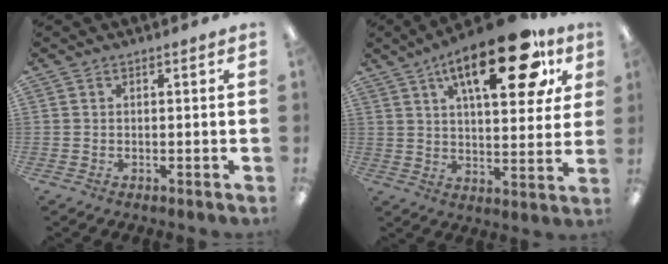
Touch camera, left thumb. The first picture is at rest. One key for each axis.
{"total": 22.7, "fx": 11.7, "fy": 8.9, "fz": 17.3, "tx": -0.256, "ty": -0.042, "tz": 0.179}